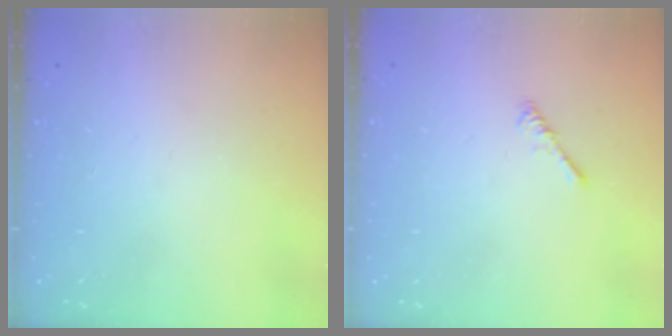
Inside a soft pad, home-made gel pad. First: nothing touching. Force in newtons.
{"total": 0.0}